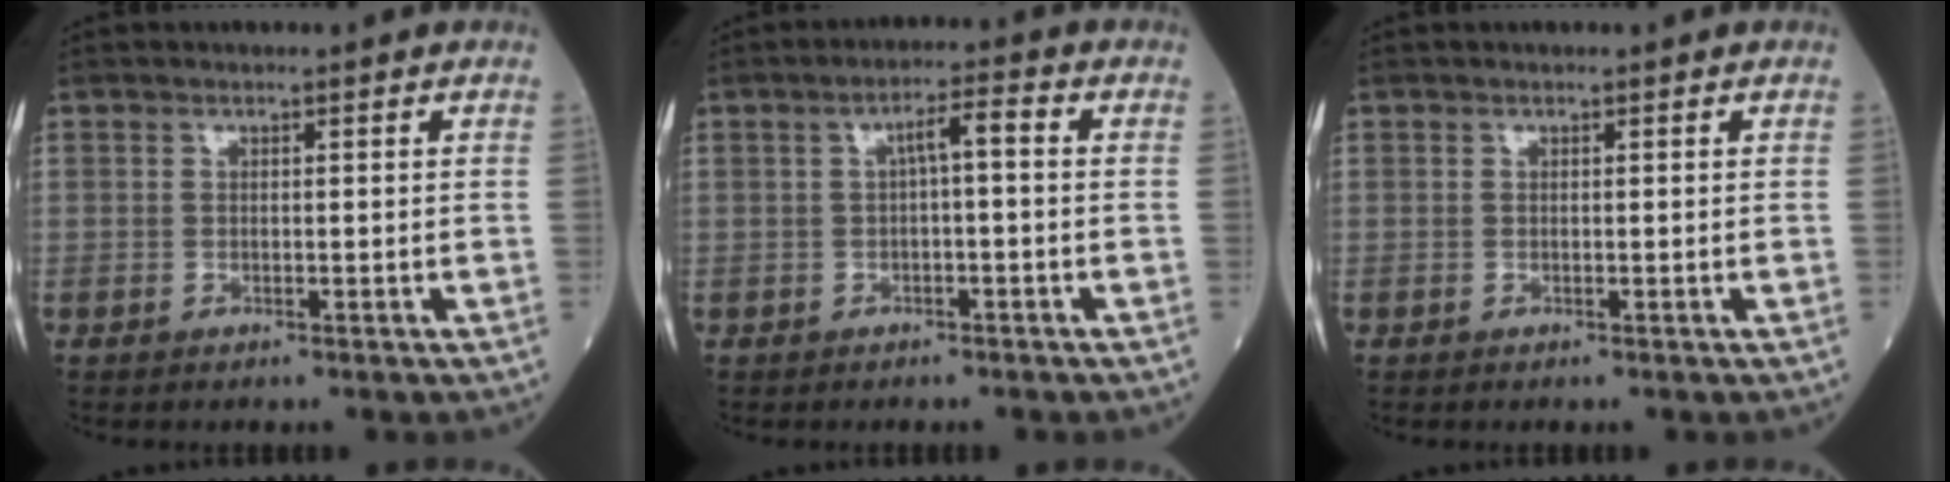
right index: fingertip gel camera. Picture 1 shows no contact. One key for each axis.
{"total": 3.5, "fx": 0.2, "fy": 0.6, "fz": 3.4, "tx": -0.053, "ty": 0.016, "tz": 0.003}
{"total": 0.0}